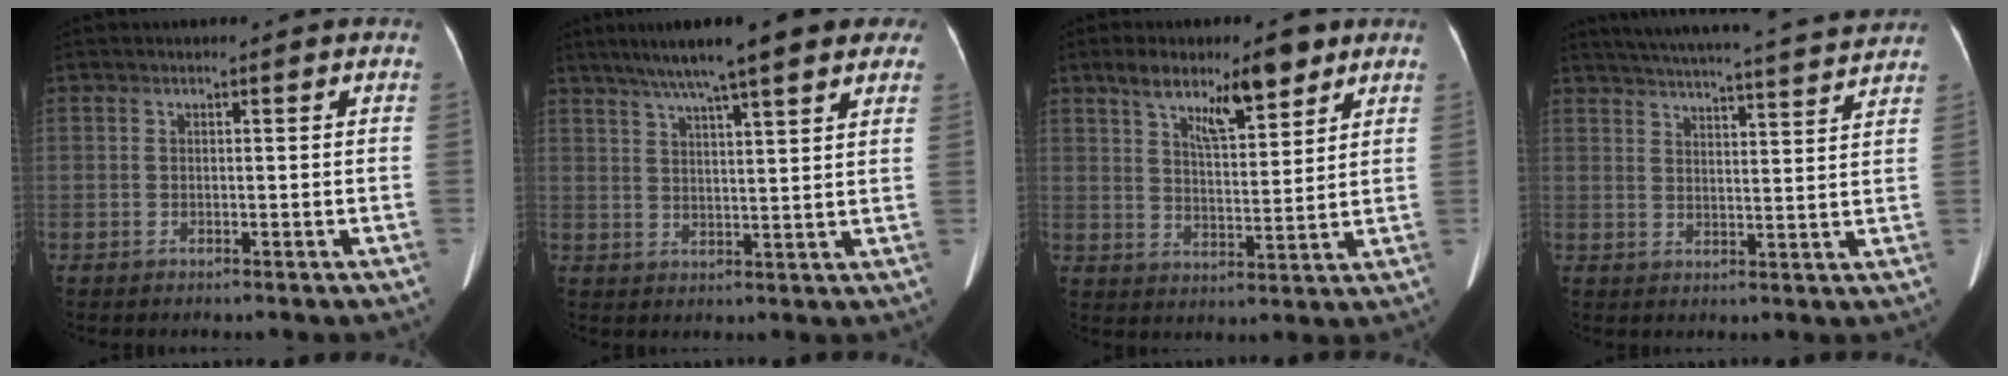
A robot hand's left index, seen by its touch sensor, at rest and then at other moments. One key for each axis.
{"total": 15.4, "fx": 11.5, "fy": 2.0, "fz": 10.1, "tx": -0.149, "ty": 0.039, "tz": 0.149}
{"total": 9.8, "fx": 6.3, "fy": 2.6, "fz": 7.0, "tx": -0.115, "ty": 0.004, "tz": 0.106}
{"total": 19.9, "fx": 18.6, "fy": -0.2, "fz": 7.0, "tx": -0.118, "ty": -0.005, "tz": 0.250}